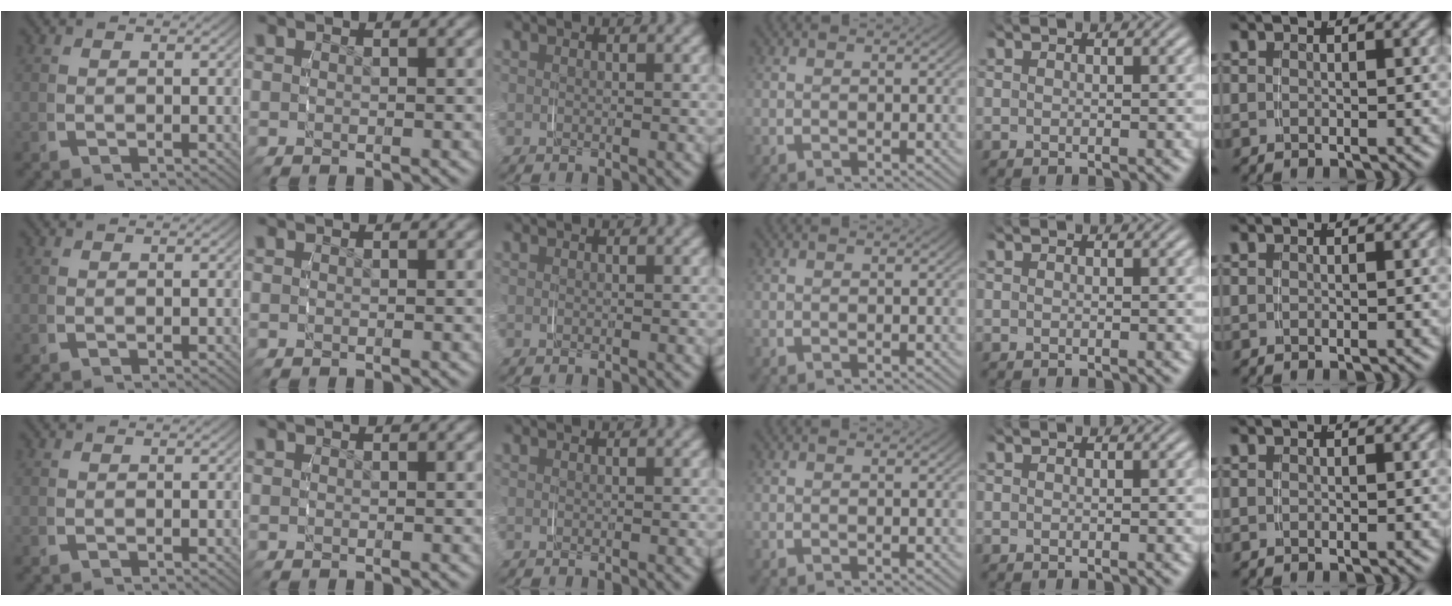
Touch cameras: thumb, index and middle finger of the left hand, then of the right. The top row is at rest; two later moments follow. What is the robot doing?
{"motion": "grasp_and_lifting", "object": "jewelry box"}